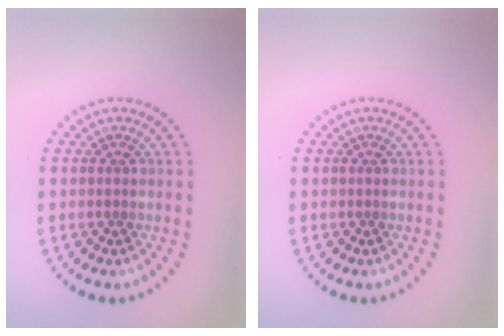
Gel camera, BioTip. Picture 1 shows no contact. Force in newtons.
{"total": 0.0}